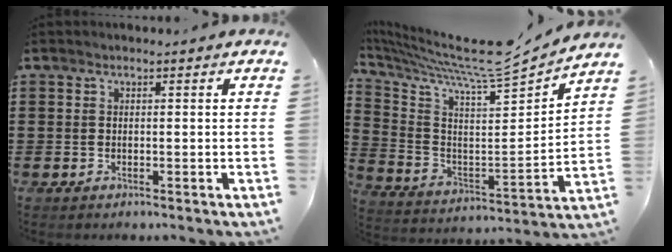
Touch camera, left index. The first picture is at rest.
{"total": 9.5, "force": [8.5, 1.0, 4.3], "torque": [-0.115, -0.073, 0.136]}